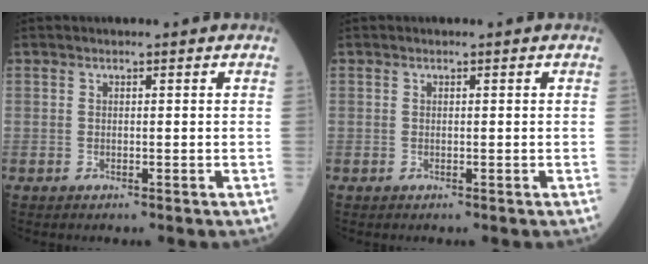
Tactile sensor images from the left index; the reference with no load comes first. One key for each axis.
{"total": 0.0}